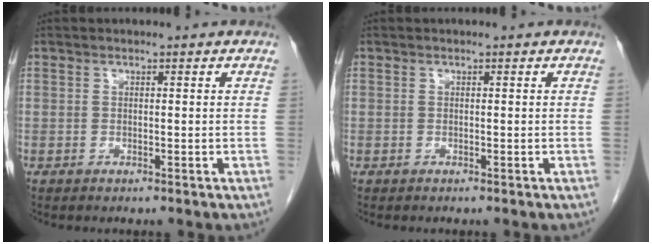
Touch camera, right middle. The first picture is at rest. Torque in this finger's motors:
{"motor_torque": [-0.18, 0.20, -0.03, 0.00]}